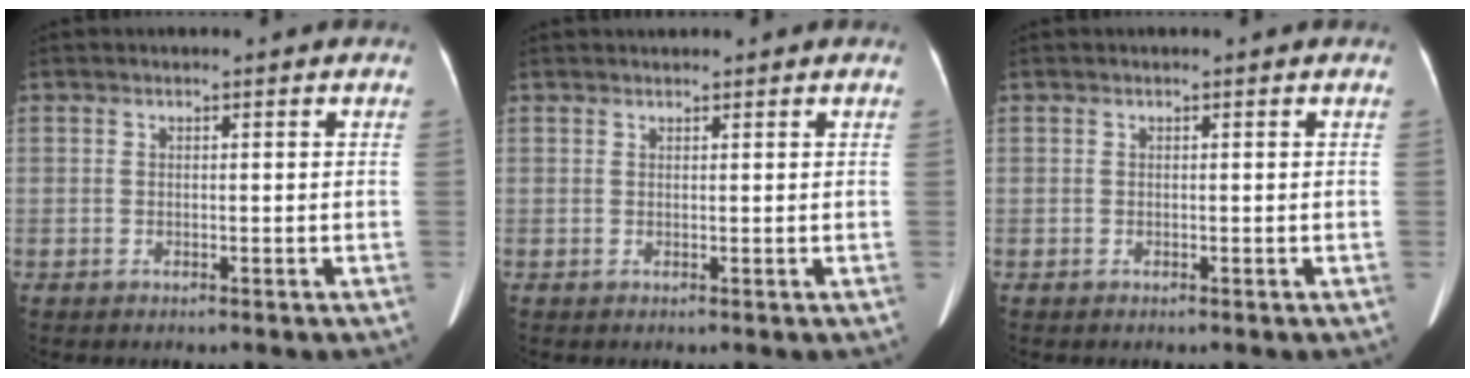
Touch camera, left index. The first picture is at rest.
{"total": 1.4, "force": [1.3, 0.3, 0.4], "torque": [-0.008, 0.021, 0.022]}
{"total": 0.0}